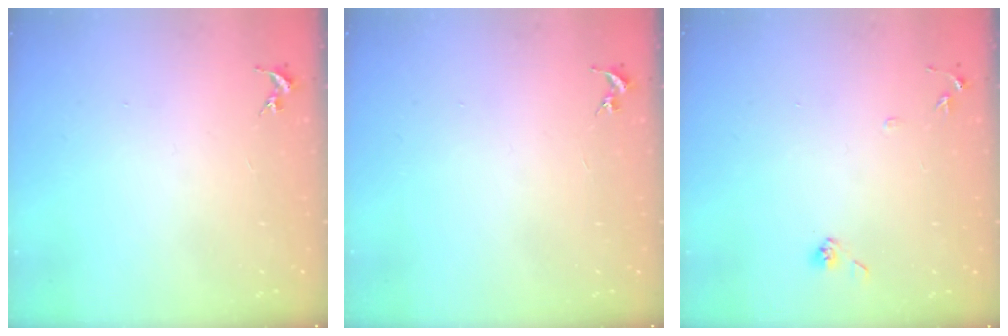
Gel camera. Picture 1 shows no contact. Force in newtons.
{"total": 0.0}
{"total": 6.3, "press": 6.2, "slide": 1.0}